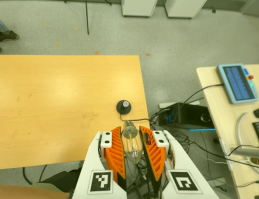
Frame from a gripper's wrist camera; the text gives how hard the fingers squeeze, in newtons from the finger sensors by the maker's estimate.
{"total": 17.7, "left": 18.8, "right": 16.5}